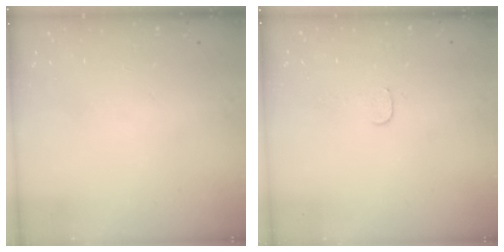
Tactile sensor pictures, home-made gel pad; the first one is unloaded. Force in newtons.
{"total": 3.2, "press": 3.1, "slide": 0.3}